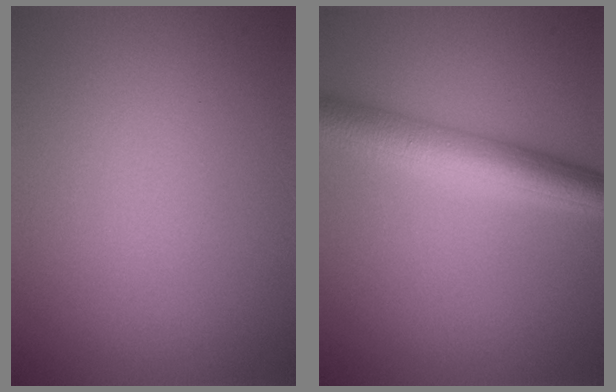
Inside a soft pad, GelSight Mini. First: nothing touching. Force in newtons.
{"total": 5.7, "press": 5.7, "slide": 0.1}